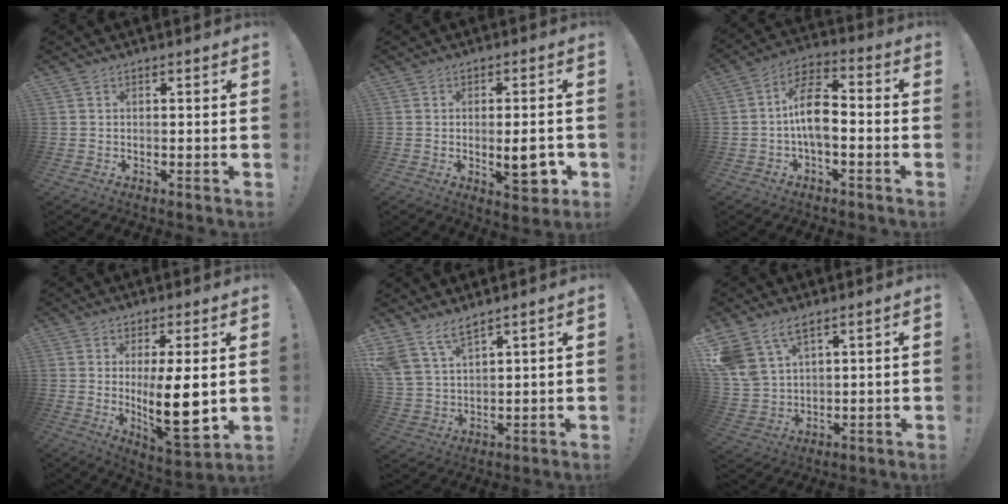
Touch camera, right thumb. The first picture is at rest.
{"total": 9.3, "force": [-1.8, 3.3, 8.5], "torque": [-0.090, -0.006, -0.025]}
{"total": 11.3, "force": [-1.1, 5.9, 9.5], "torque": [-0.163, 0.015, -0.017]}
{"total": 14.0, "force": [0.5, 4.4, 13.3], "torque": [-0.198, -0.023, 0.013]}
{"total": 8.4, "force": [6.9, 3.1, 3.7], "torque": [-0.090, -0.034, 0.140]}
{"total": 10.1, "force": [6.9, 5.6, 4.8], "torque": [-0.118, -0.037, 0.139]}